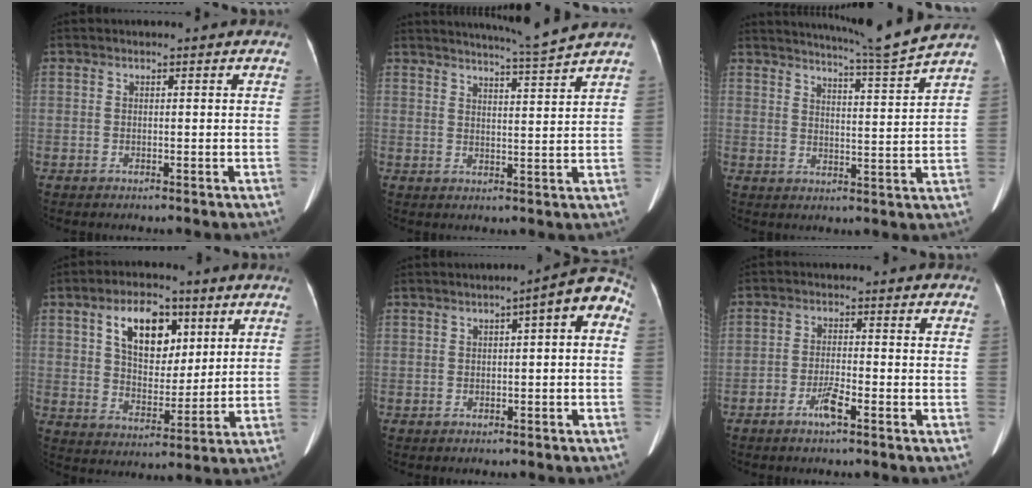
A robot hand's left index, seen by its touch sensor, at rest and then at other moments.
{"total": 6.9, "force": [6.3, -2.1, 1.7], "torque": [-0.035, -0.020, 0.097]}
{"total": 9.9, "force": [9.1, -2.9, 2.7], "torque": [-0.053, -0.042, 0.134]}
{"total": 10.4, "force": [4.5, 5.8, 7.4], "torque": [-0.133, 0.021, 0.080]}
{"total": 5.2, "force": [0.4, 1.2, 5.0], "torque": [-0.050, 0.029, -0.005]}
{"total": 3.5, "force": [-2.9, 0.3, 2.0], "torque": [-0.041, -0.017, -0.049]}